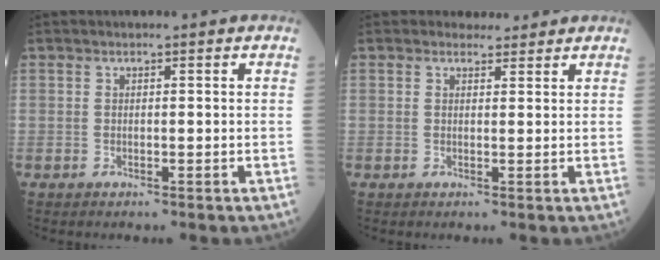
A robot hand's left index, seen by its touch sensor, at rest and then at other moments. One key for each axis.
{"total": 2.0, "fx": 1.8, "fy": 0.9, "fz": 0.0, "tx": -0.001, "ty": 0.006, "tz": 0.026}